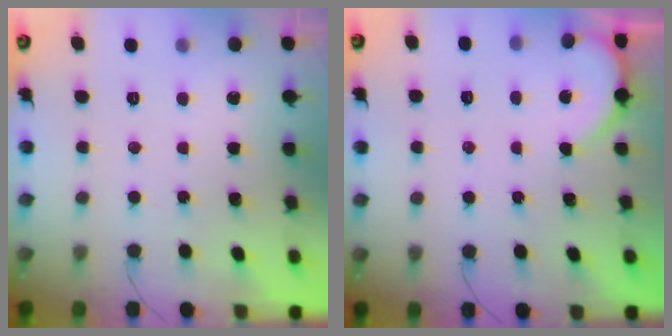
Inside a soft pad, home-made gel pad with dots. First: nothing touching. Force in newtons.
{"total": 2.4, "press": 2.3, "slide": 0.3}